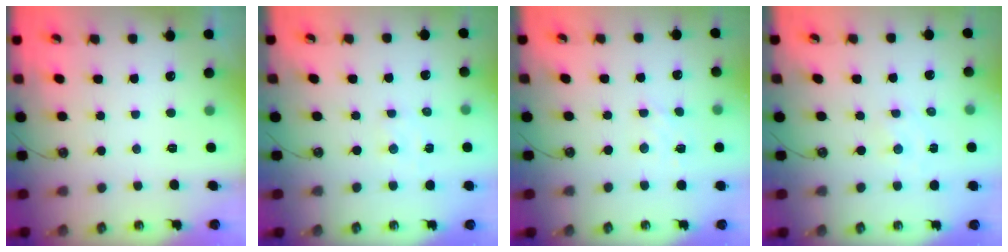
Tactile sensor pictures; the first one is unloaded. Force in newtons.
{"total": 2.2, "press": 2.2, "slide": 0.4}
{"total": 3.4, "press": 3.3, "slide": 0.3}
{"total": 1.4, "press": 1.4, "slide": 0.2}